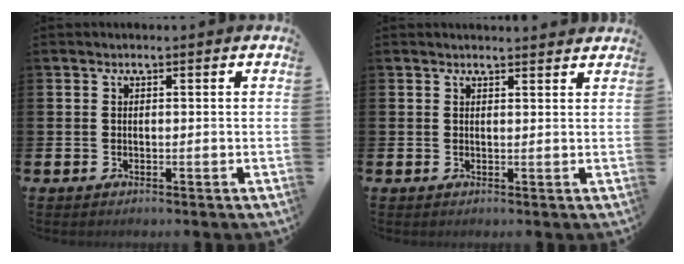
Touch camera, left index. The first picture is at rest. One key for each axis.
{"total": 1.4, "fx": 1.4, "fy": 0.0, "fz": 0.0, "tx": 0.011, "ty": -0.010, "tz": 0.024}